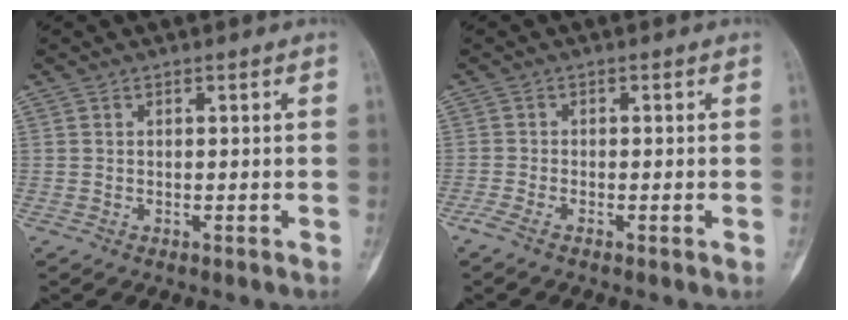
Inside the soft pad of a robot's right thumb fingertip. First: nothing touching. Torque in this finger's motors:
{"motor_torque": [1.22, -0.97, 1.35, -1.02, 0.28]}